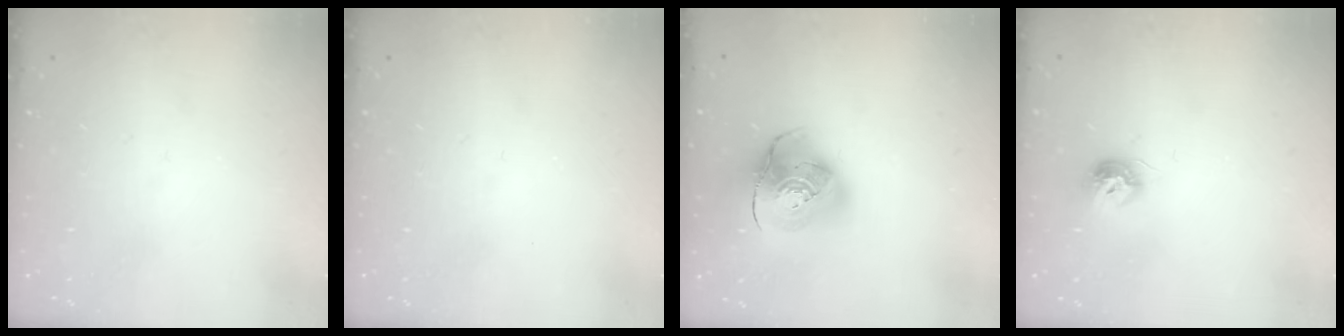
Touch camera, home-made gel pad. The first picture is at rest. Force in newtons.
{"total": 0.0}
{"total": 12.3, "press": 12.2, "slide": 1.9}
{"total": 7.6, "press": 7.6, "slide": 0.2}